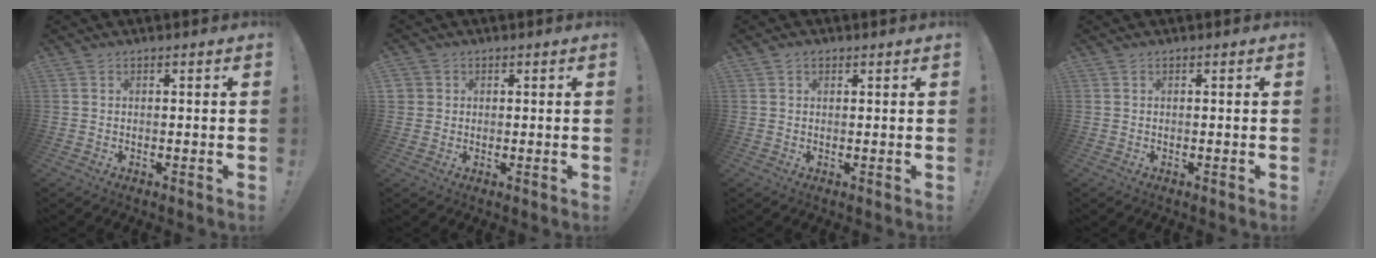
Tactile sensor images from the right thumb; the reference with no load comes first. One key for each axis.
{"total": 2.2, "fx": 0.5, "fy": 2.1, "fz": 0.1, "tx": 0.004, "ty": -0.001, "tz": 0.008}
{"total": 1.2, "fx": 0.8, "fy": 0.7, "fz": 0.6, "tx": -0.005, "ty": -0.002, "tz": 0.015}
{"total": 0.0}